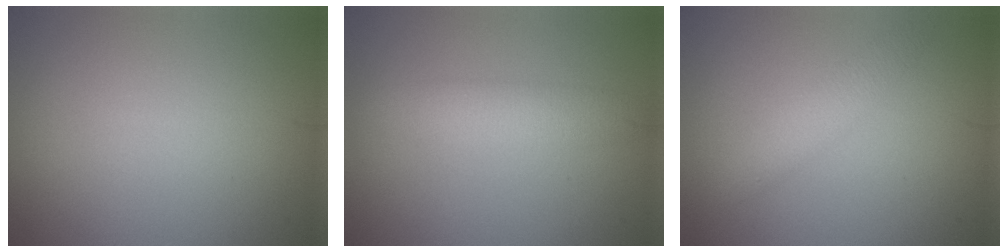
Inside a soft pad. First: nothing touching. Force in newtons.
{"total": 3.3, "press": 3.3, "slide": 0.0}
{"total": 2.1, "press": 2.1, "slide": 0.1}